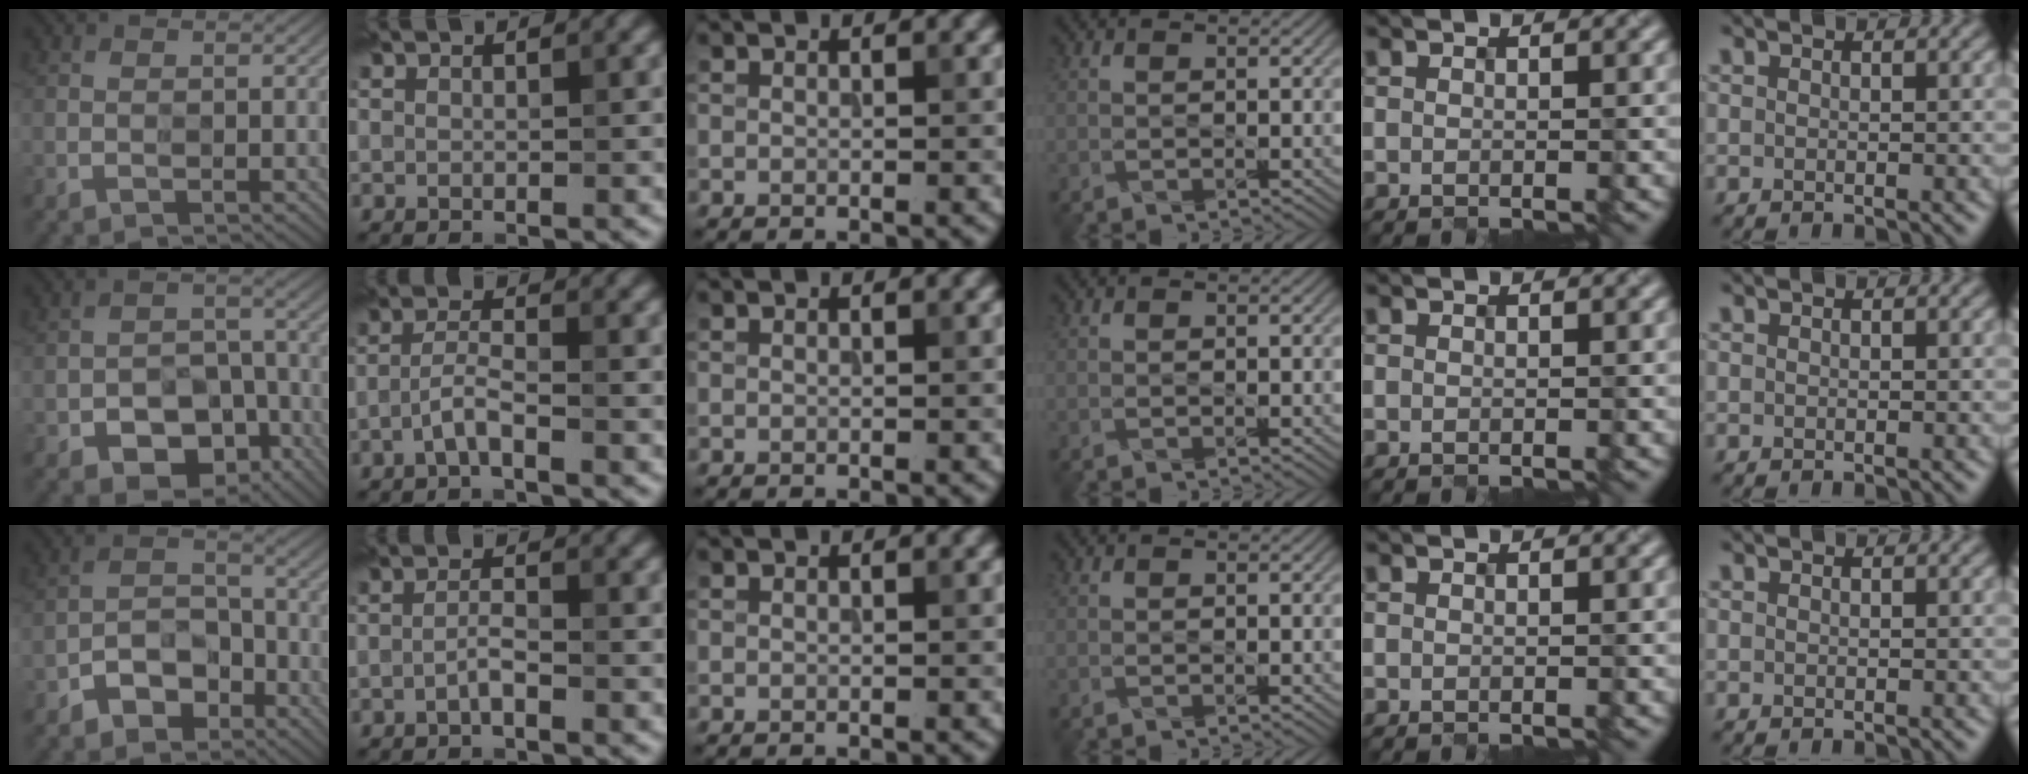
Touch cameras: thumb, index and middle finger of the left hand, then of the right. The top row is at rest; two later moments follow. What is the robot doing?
{"motion": "extract", "object": "file holder"}